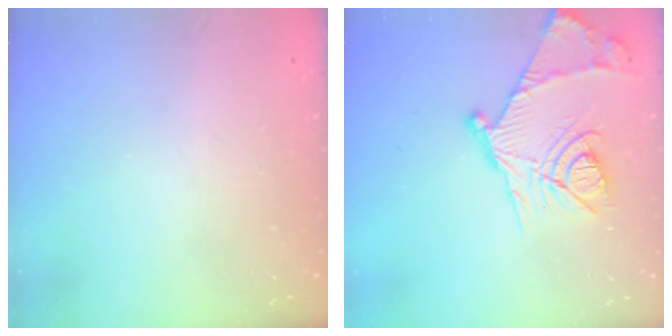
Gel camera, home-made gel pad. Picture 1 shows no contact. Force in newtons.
{"total": 17.6, "press": 17.6, "slide": 1.2}